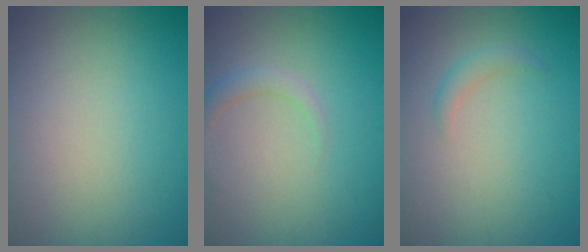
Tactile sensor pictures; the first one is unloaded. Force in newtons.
{"total": 1.6, "press": 1.6, "slide": 0.1}
{"total": 1.2, "press": 1.2, "slide": 0.1}